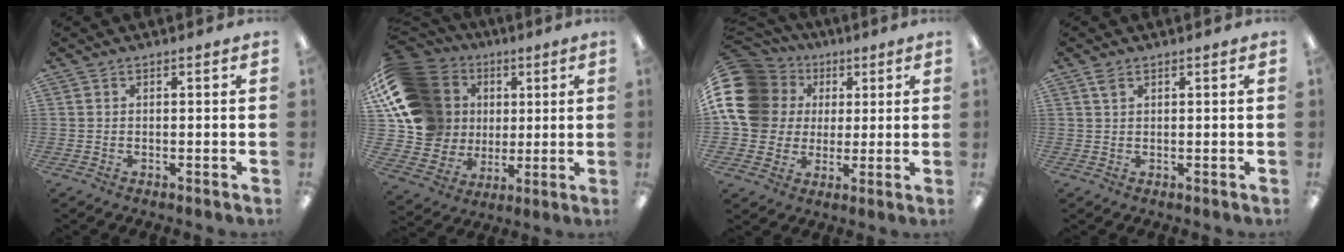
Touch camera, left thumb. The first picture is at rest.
{"total": 19.1, "force": [5.5, 16.1, 8.7], "torque": [-0.188, -0.014, 0.129]}
{"total": 16.0, "force": [3.8, 13.9, 6.9], "torque": [-0.150, -0.007, 0.077]}
{"total": 1.7, "force": [1.0, 0.8, 1.1], "torque": [-0.026, 0.001, 0.019]}